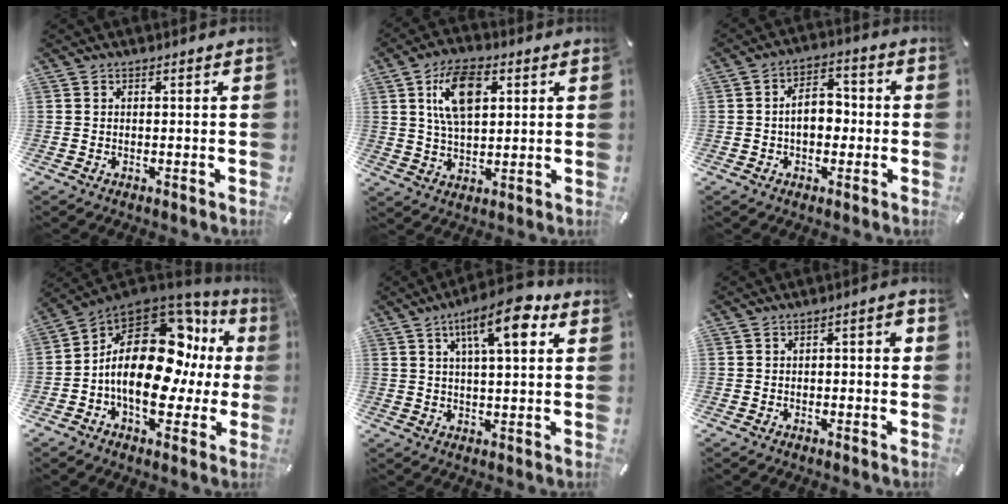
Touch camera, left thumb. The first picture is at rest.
{"total": 11.5, "force": [3.9, 6.4, 8.6], "torque": [-0.165, 0.001, 0.066]}
{"total": 7.5, "force": [-1.0, 5.0, 5.6], "torque": [-0.083, 0.006, -0.023]}
{"total": 22.6, "force": [1.6, 13.5, 18.1], "torque": [-0.315, -0.017, 0.025]}
{"total": 12.7, "force": [5.8, 4.2, 10.4], "torque": [-0.166, -0.010, 0.095]}
{"total": 3.7, "force": [-0.4, 1.6, 3.4], "torque": [-0.052, 0.009, -0.011]}